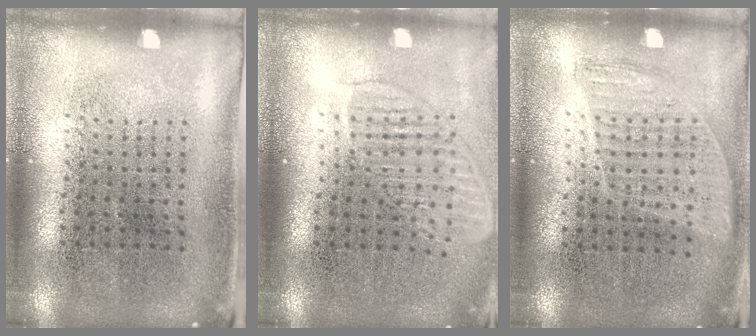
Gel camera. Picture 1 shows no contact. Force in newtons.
{"total": 1.6, "press": 1.3, "slide": 0.9}
{"total": 0.9, "press": 0.8, "slide": 0.4}